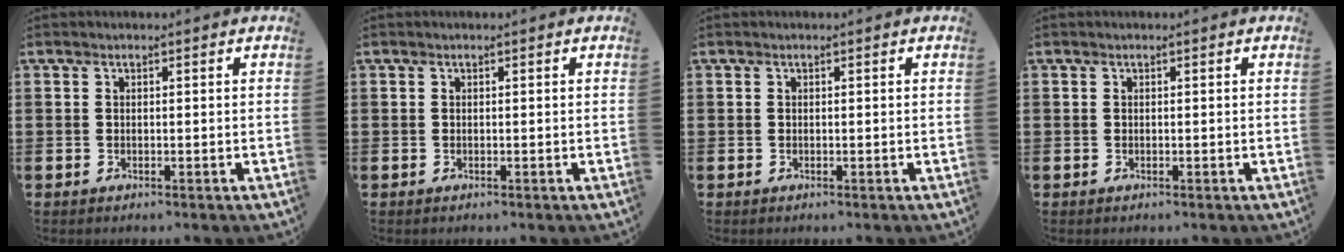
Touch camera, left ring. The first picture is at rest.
{"total": 0.0}
{"total": 0.0}
{"total": 0.0}